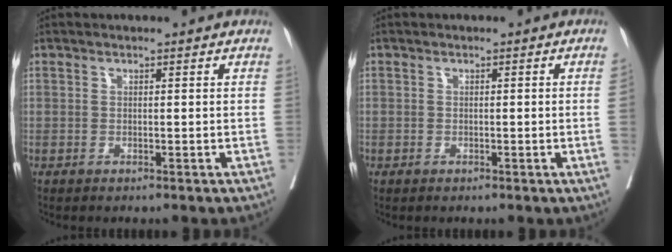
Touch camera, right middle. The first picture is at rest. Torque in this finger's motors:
{"motor_torque": [0.94, -1.18, -0.76, -0.21]}